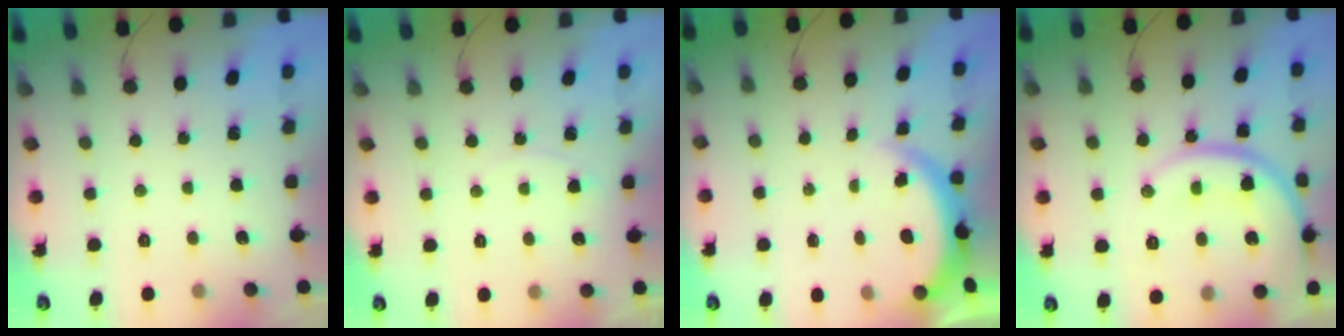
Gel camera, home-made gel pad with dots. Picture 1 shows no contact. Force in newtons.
{"total": 2.7, "press": 2.7, "slide": 0.3}
{"total": 3.7, "press": 3.6, "slide": 0.6}
{"total": 16.7, "press": 16.6, "slide": 1.6}